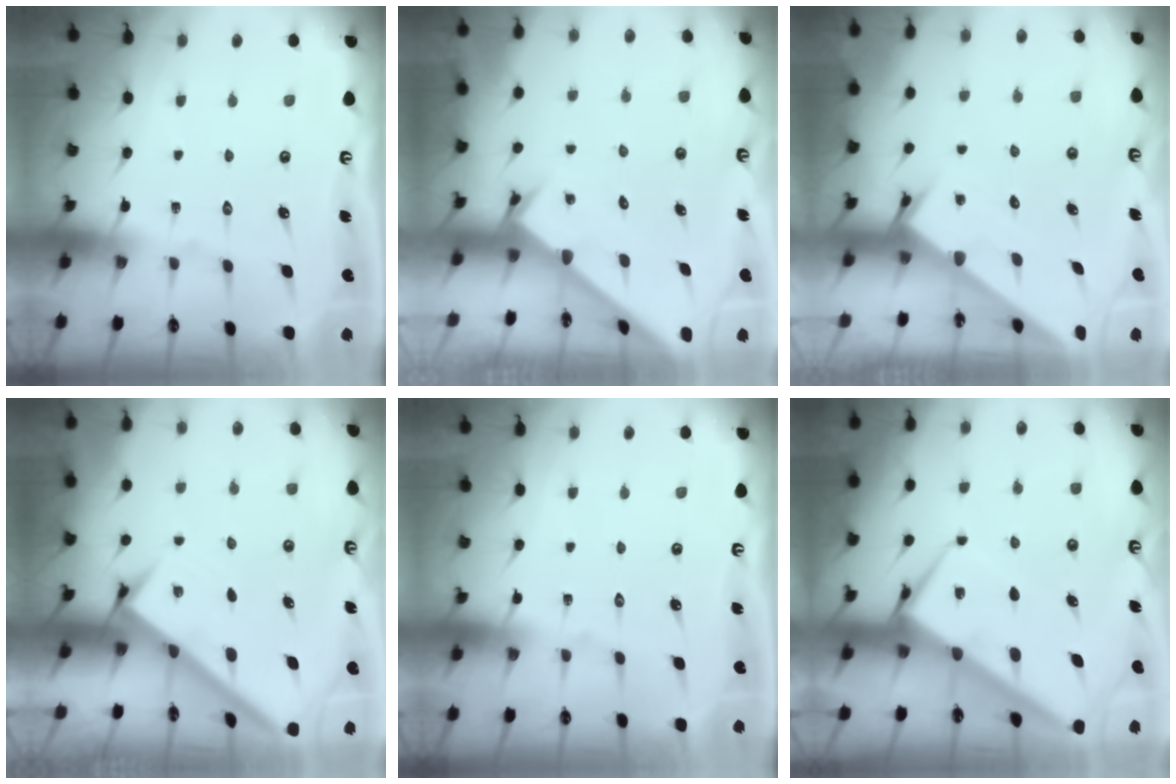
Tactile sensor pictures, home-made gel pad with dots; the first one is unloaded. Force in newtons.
{"total": 2.4, "press": 2.4, "slide": 0.1}
{"total": 2.3, "press": 2.3, "slide": 0.1}
{"total": 2.5, "press": 2.5, "slide": 0.2}
{"total": 0.0}
{"total": 8.4, "press": 8.3, "slide": 1.0}